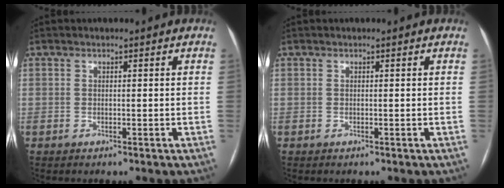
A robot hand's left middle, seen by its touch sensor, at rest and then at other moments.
{"total": 0.0}